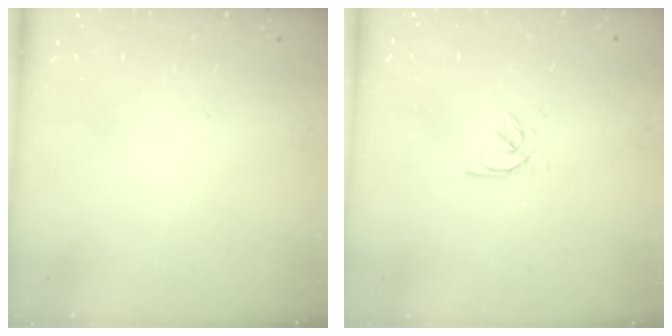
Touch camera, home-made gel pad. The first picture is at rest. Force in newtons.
{"total": 2.3, "press": 2.2, "slide": 0.3}